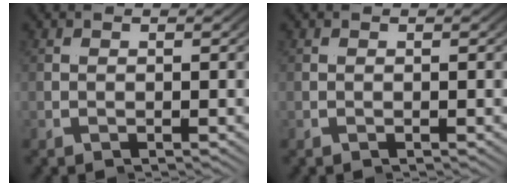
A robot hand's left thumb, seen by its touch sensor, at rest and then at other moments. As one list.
[{"total": 0.0}]